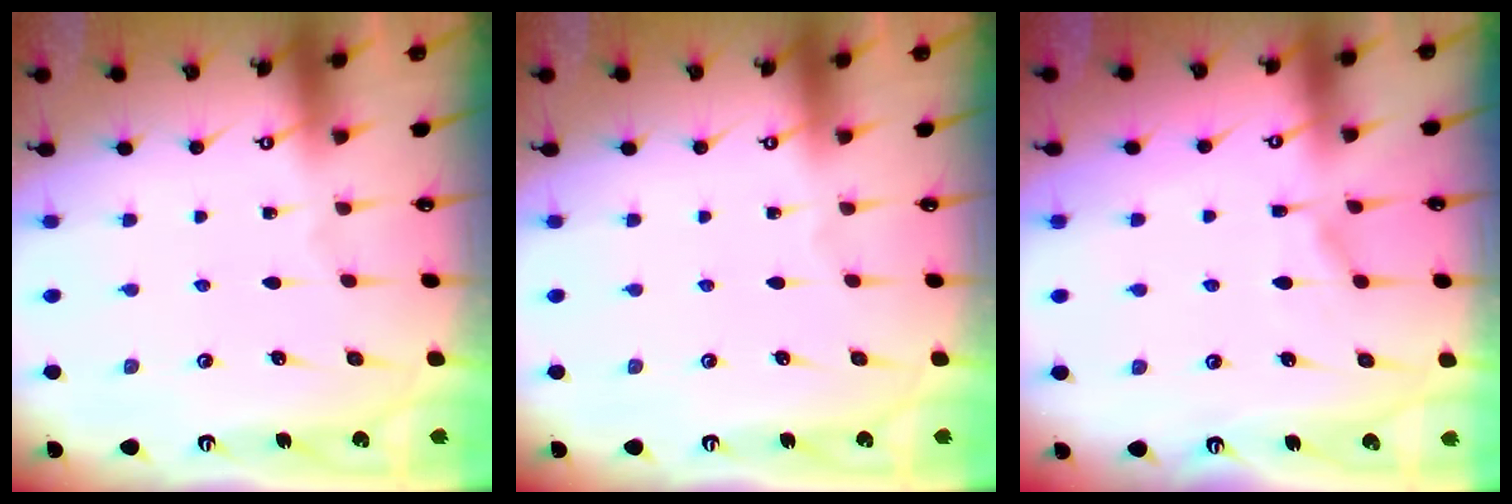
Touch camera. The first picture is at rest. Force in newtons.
{"total": 0.0}
{"total": 5.0, "press": 5.0, "slide": 0.6}